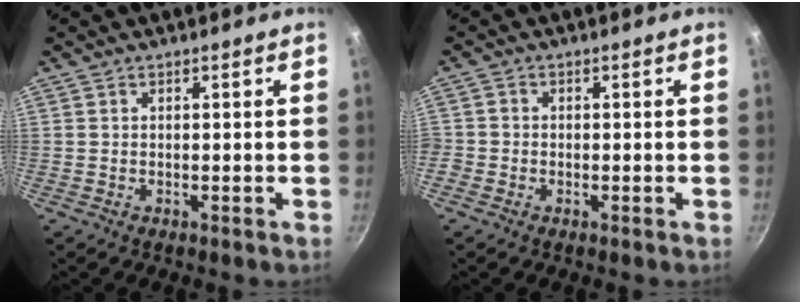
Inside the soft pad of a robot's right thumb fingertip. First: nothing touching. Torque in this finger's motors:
{"motor_torque": [0.33, 0.37, 0.46, -0.30, 0.14]}